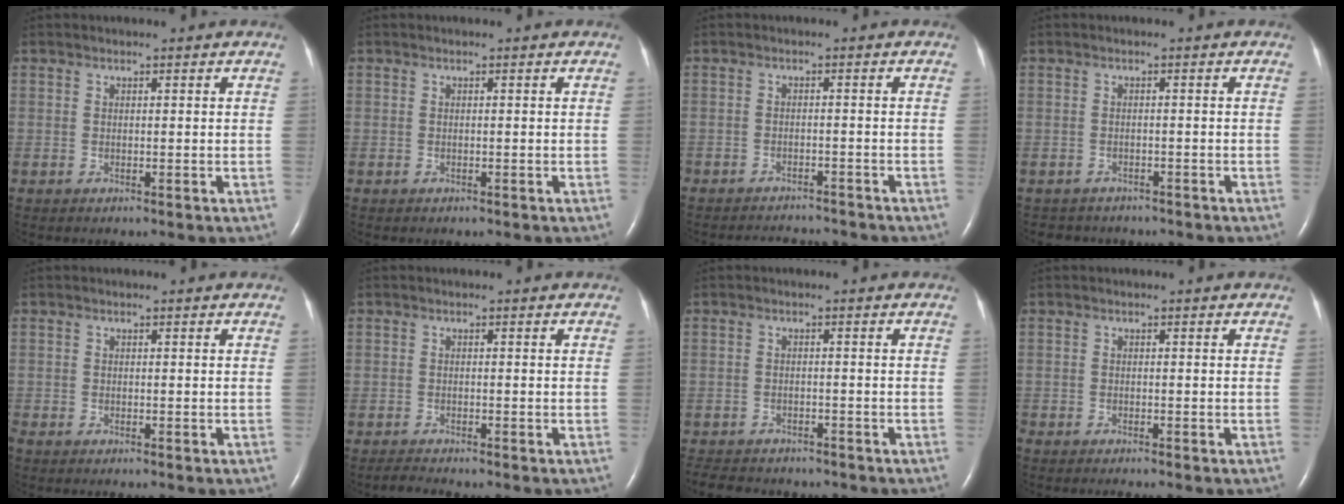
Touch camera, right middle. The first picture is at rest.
{"total": 0.0}
{"total": 5.9, "force": [-5.8, 1.0, 0.7], "torque": [-0.009, -0.003, -0.079]}
{"total": 4.0, "force": [-3.6, 1.7, 0.2], "torque": [-0.007, 0.000, -0.046]}
{"total": 1.3, "force": [-1.2, 0.0, 0.5], "torque": [-0.012, -0.002, -0.020]}
{"total": 1.7, "force": [-1.6, -0.3, 0.2], "torque": [-0.016, -0.011, -0.031]}
{"total": 10.0, "force": [-8.9, 3.4, 3.3], "torque": [-0.070, -0.007, -0.120]}
{"total": 2.5, "force": [-2.3, -0.3, 0.9], "torque": [-0.013, -0.004, -0.035]}